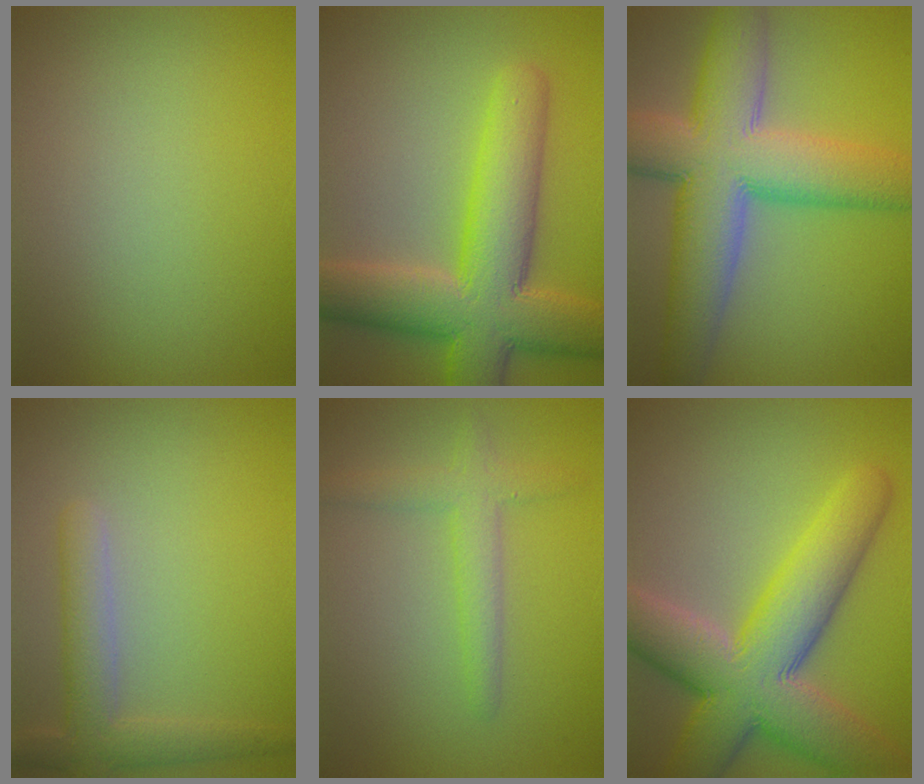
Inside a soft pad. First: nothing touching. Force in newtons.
{"total": 10.3, "press": 10.3, "slide": 0.5}
{"total": 12.2, "press": 12.2, "slide": 0.7}
{"total": 3.5, "press": 3.5, "slide": 0.3}
{"total": 2.8, "press": 2.8, "slide": 0.2}
{"total": 11.5, "press": 11.5, "slide": 0.8}